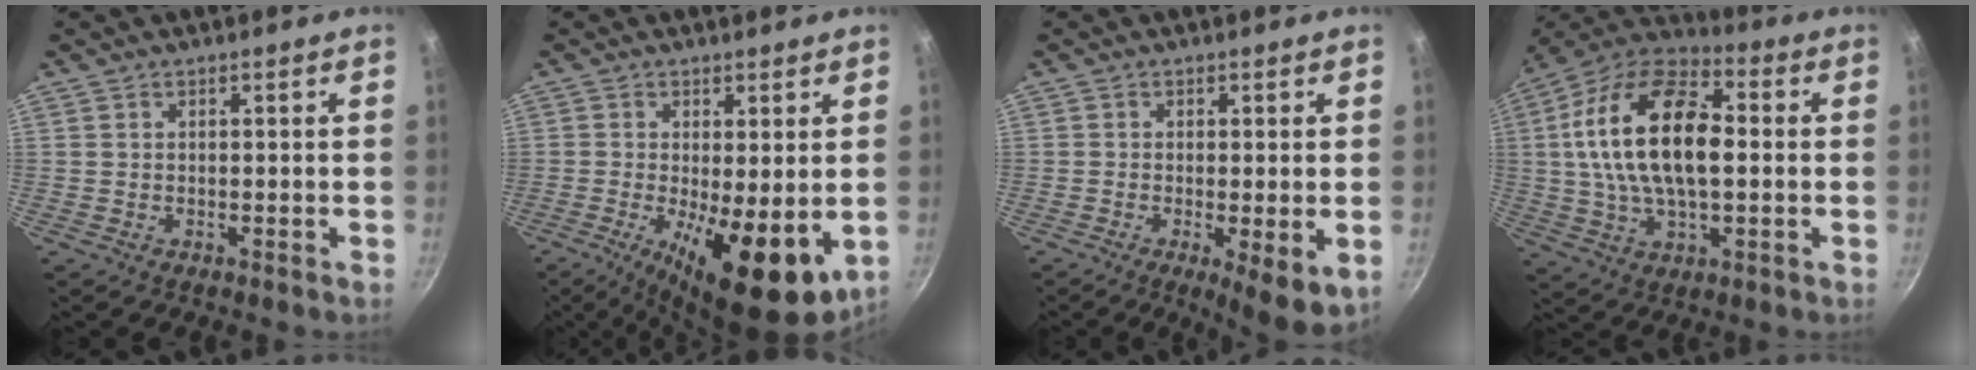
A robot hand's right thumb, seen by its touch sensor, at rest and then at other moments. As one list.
[{"total": 15.2, "force": [-3.7, 5.4, 13.7], "torque": [-0.191, -0.028, -0.037]}, {"total": 7.8, "force": [-2.2, 2.1, 7.2], "torque": [-0.109, -0.022, -0.034]}, {"total": 21.4, "force": [1.6, 11.1, 18.2], "torque": [-0.338, 0.024, 0.022]}]